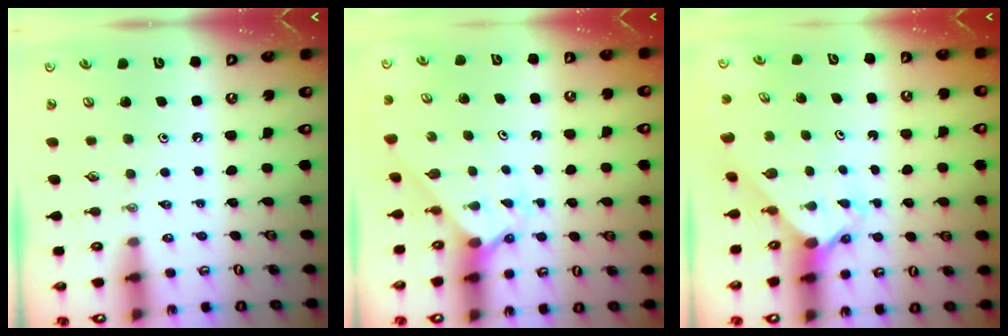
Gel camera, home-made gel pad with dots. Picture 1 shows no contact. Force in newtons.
{"total": 2.0, "press": 2.0, "slide": 0.2}
{"total": 2.4, "press": 2.4, "slide": 0.3}